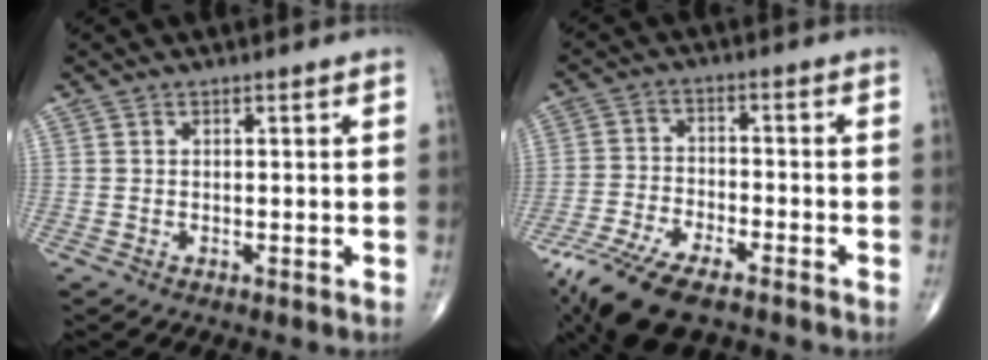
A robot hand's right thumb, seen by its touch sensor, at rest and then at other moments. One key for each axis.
{"total": 13.2, "fx": -9.2, "fy": 4.5, "fz": 8.3, "tx": -0.161, "ty": 0.015, "tz": -0.173}